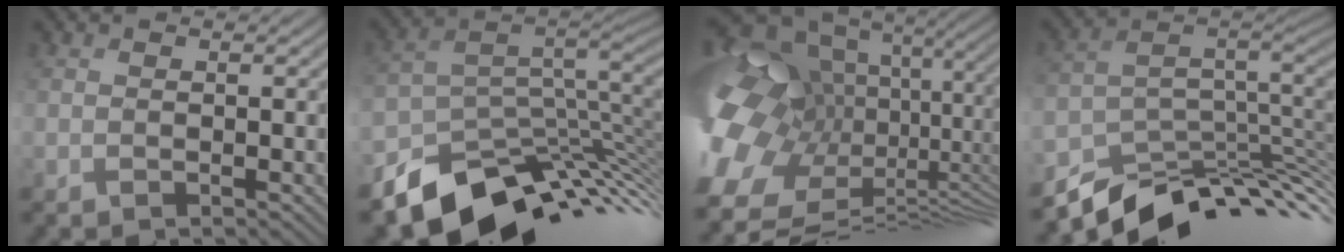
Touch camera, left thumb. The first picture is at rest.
{"total": 12.3, "force": [-6.3, 7.3, 7.6], "torque": [-0.154, -0.030, -0.104]}
{"total": 18.3, "force": [-2.7, 11.8, 13.7], "torque": [-0.296, -0.004, 0.000]}
{"total": 10.4, "force": [-5.2, 5.4, 7.2], "torque": [-0.148, -0.011, -0.089]}